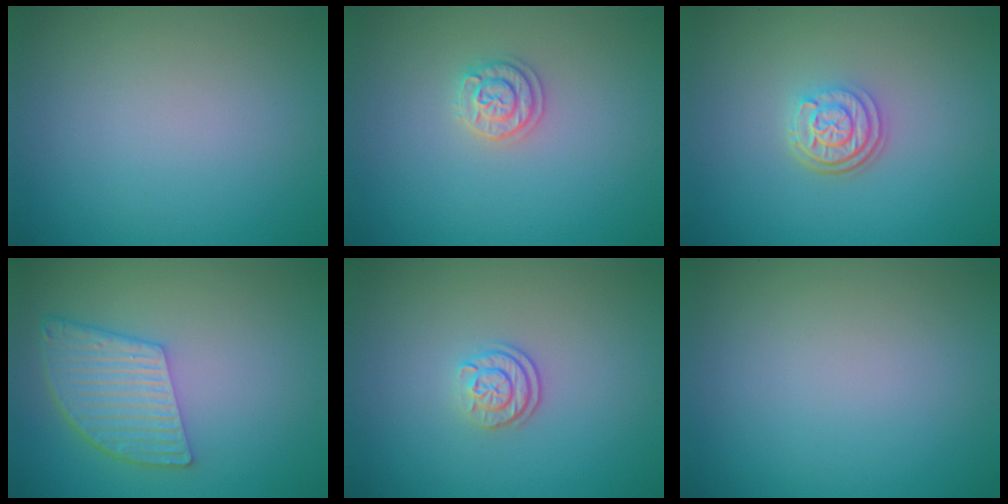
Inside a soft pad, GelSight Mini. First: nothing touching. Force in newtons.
{"total": 1.9, "press": 1.9, "slide": 0.2}
{"total": 3.1, "press": 2.4, "slide": 1.8}
{"total": 5.8, "press": 4.3, "slide": 3.8}
{"total": 2.3, "press": 1.7, "slide": 1.5}
{"total": 0.0}